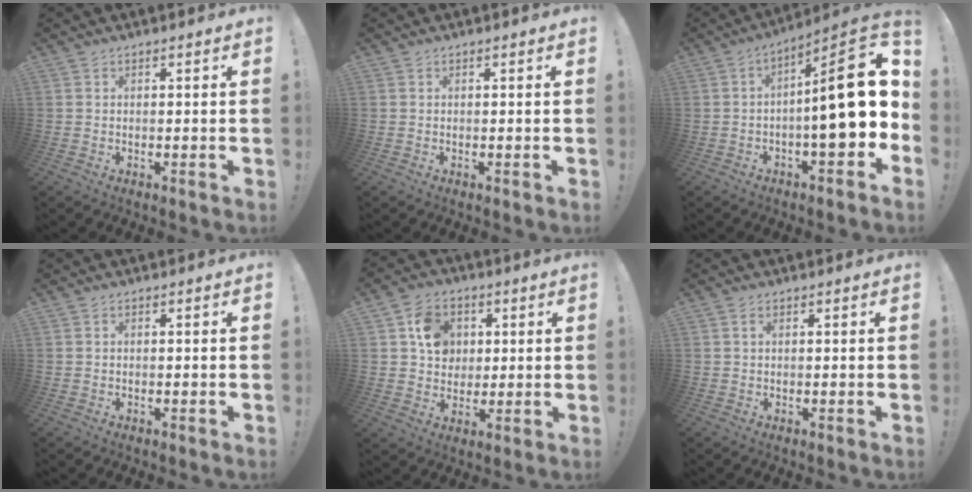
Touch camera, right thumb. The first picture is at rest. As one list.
[{"total": 0.0}, {"total": 20.4, "force": [0.5, 5.8, 19.5], "torque": [-0.271, 0.000, 0.009]}, {"total": 0.0}, {"total": 11.0, "force": [3.1, 9.4, 4.8], "torque": [-0.062, -0.003, 0.064]}, {"total": 1.1, "force": [0.4, 0.7, 0.8], "torque": [-0.014, 0.004, 0.006]}]